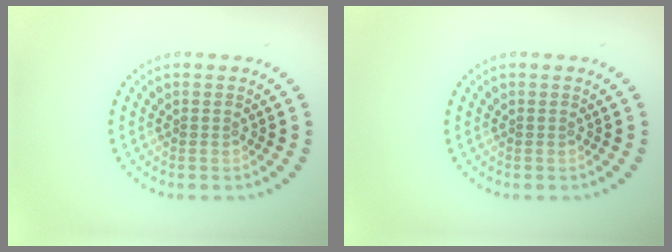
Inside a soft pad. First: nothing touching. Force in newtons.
{"total": 0.0}